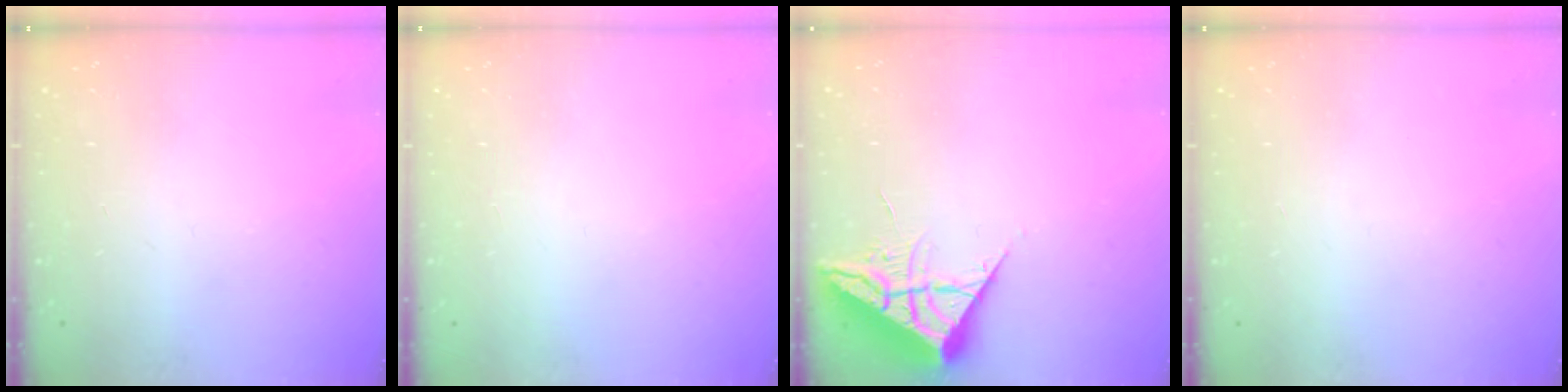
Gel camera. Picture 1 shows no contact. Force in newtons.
{"total": 1.5, "press": 1.5, "slide": 0.1}
{"total": 6.9, "press": 6.9, "slide": 0.4}
{"total": 1.5, "press": 1.5, "slide": 0.1}